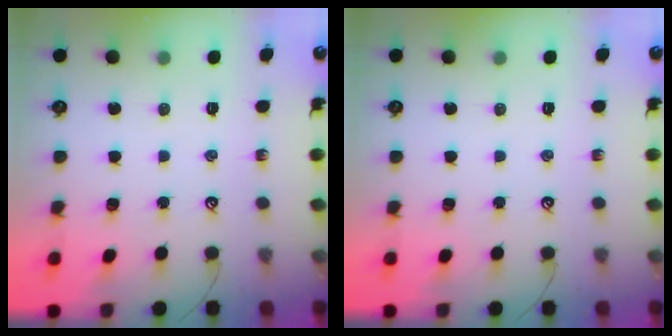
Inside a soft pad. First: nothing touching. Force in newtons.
{"total": 0.0}